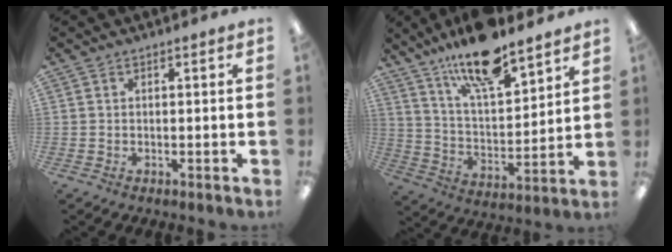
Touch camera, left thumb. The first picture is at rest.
{"total": 16.0, "force": [13.1, 4.3, 8.1], "torque": [-0.147, -0.078, 0.224]}